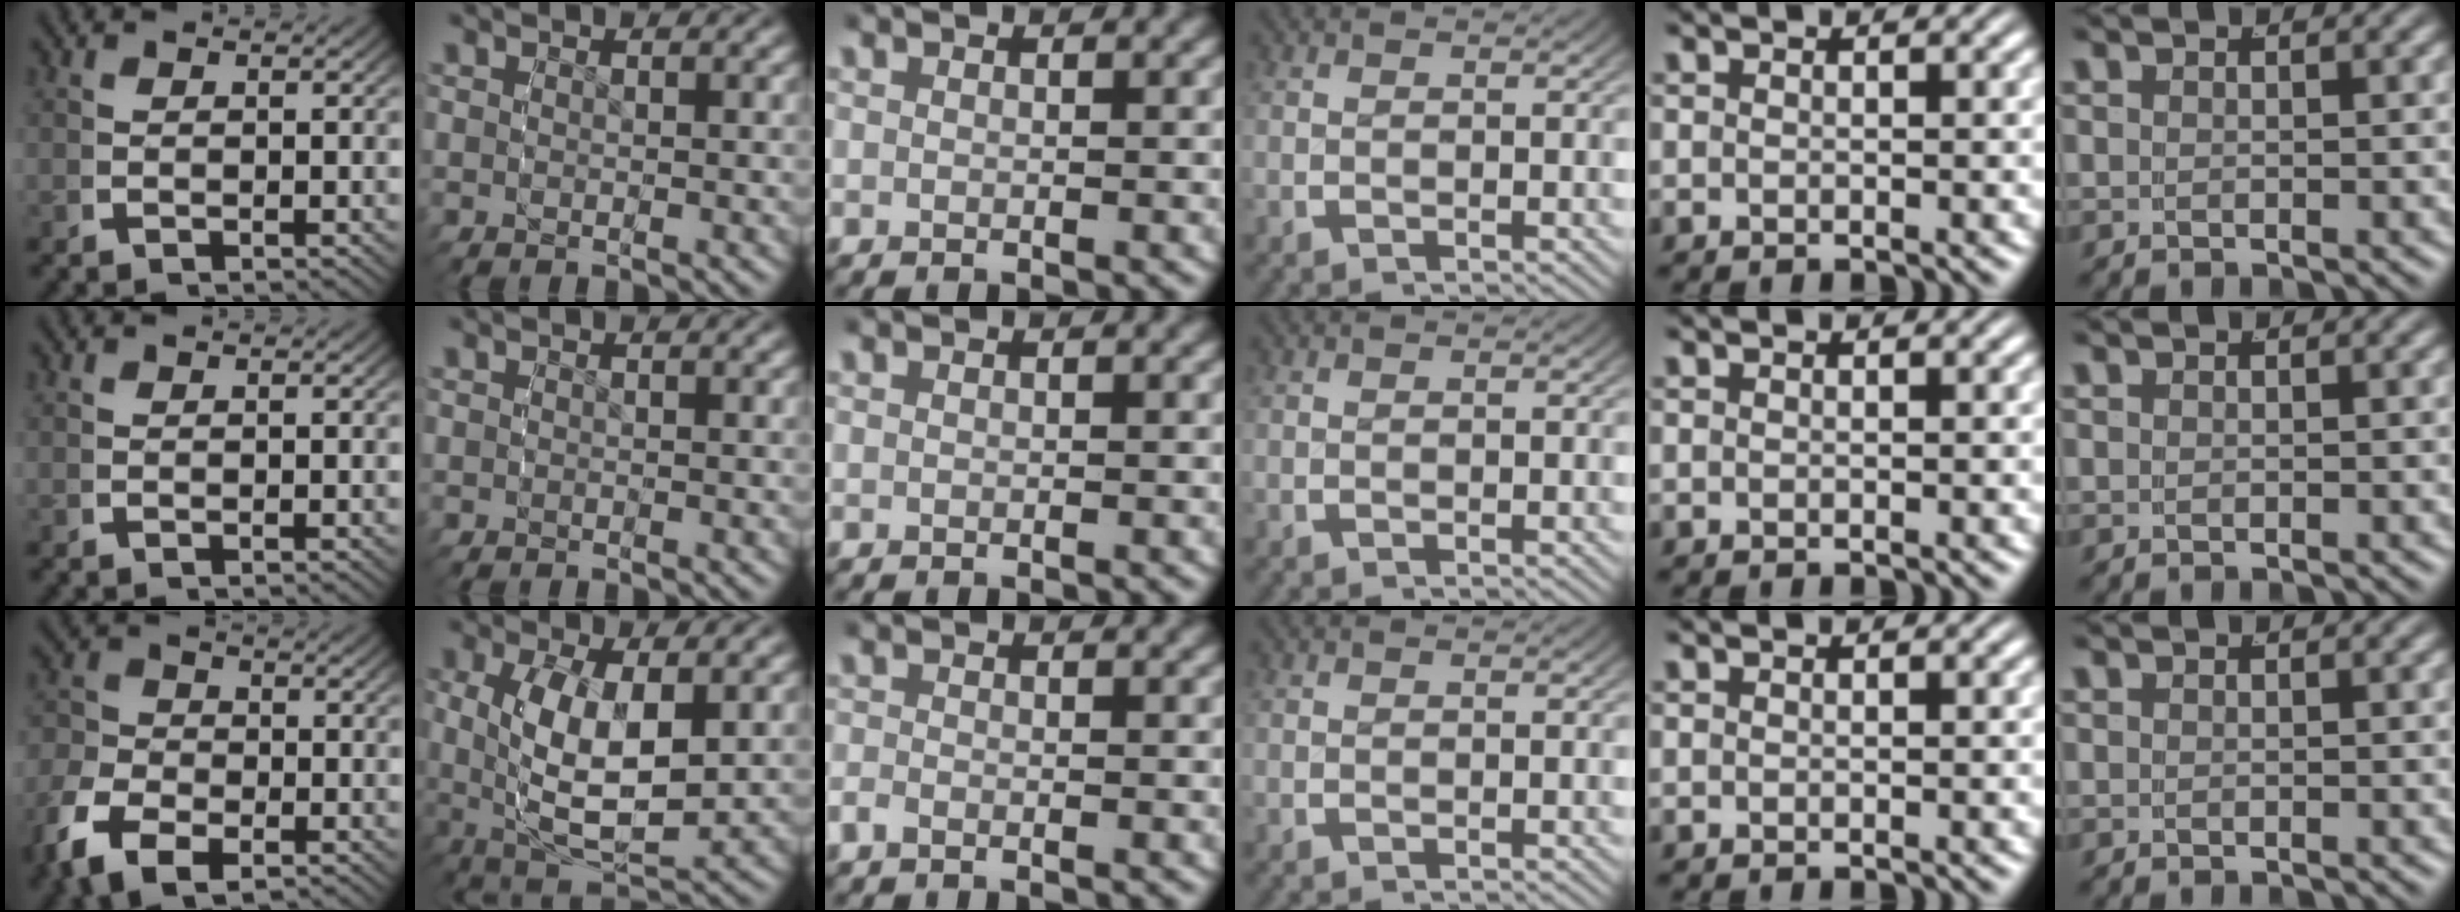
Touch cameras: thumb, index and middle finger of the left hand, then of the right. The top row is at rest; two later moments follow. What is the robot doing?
{"motion": "grasp_and_lifting", "object": "small bumper sticker"}